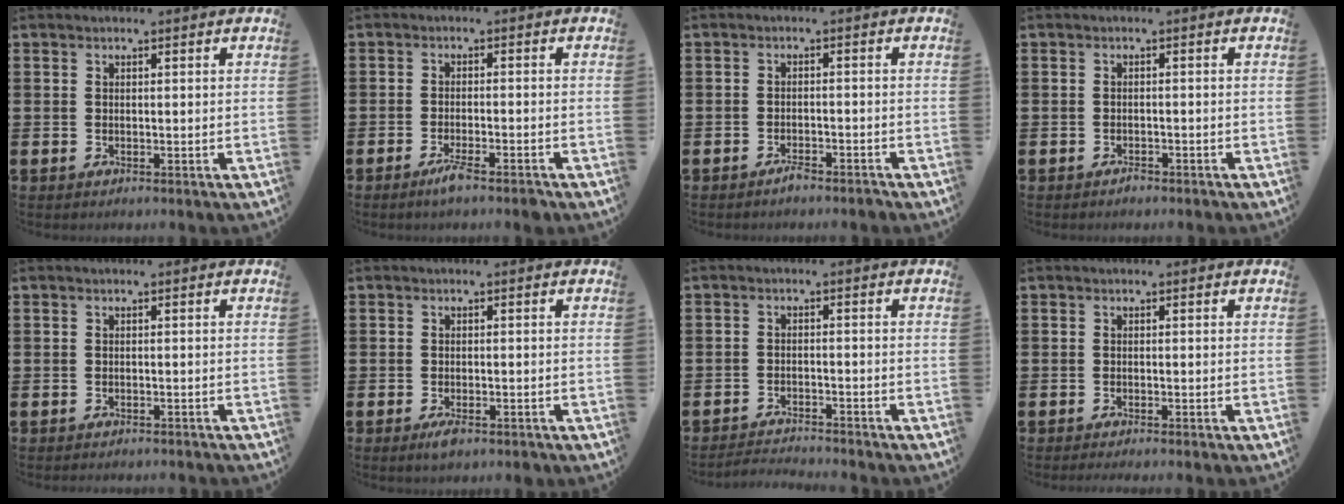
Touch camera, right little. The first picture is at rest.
{"total": 2.7, "force": [-1.9, 0.1, 2.0], "torque": [-0.032, 0.000, -0.034]}
{"total": 1.5, "force": [-1.4, 0.2, 0.5], "torque": [-0.014, 0.000, -0.028]}
{"total": 0.8, "force": [-0.8, 0.2, 0.1], "torque": [0.004, -0.004, -0.018]}
{"total": 0.6, "force": [-0.6, -0.1, 0.0], "torque": [0.000, -0.002, -0.012]}
{"total": 2.0, "force": [-0.9, 0.7, 1.6], "torque": [-0.021, -0.003, -0.020]}
{"total": 2.1, "force": [-2.1, -0.2, 0.0], "torque": [-0.004, 0.003, -0.045]}
{"total": 0.5, "force": [-0.5, -0.1, 0.3], "torque": [-0.003, -0.004, -0.009]}